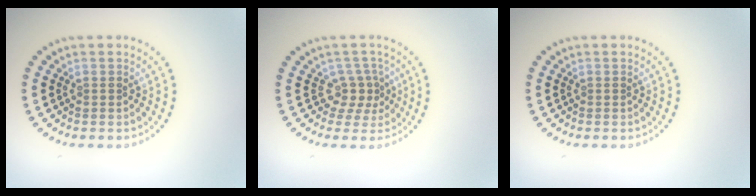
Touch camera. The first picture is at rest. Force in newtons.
{"total": 2.4, "press": 1.6, "slide": 1.8}
{"total": 0.0}